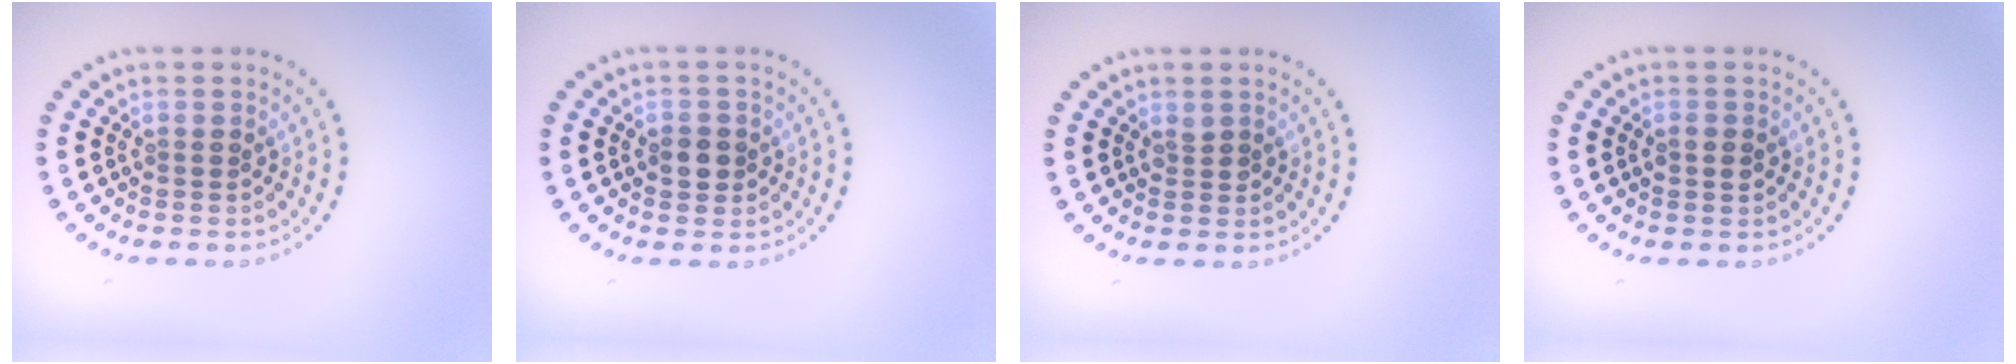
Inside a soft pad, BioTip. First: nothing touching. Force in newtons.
{"total": 1.8, "press": 1.8, "slide": 0.4}
{"total": 0.7, "press": 0.7, "slide": 0.1}
{"total": 1.6, "press": 1.6, "slide": 0.1}